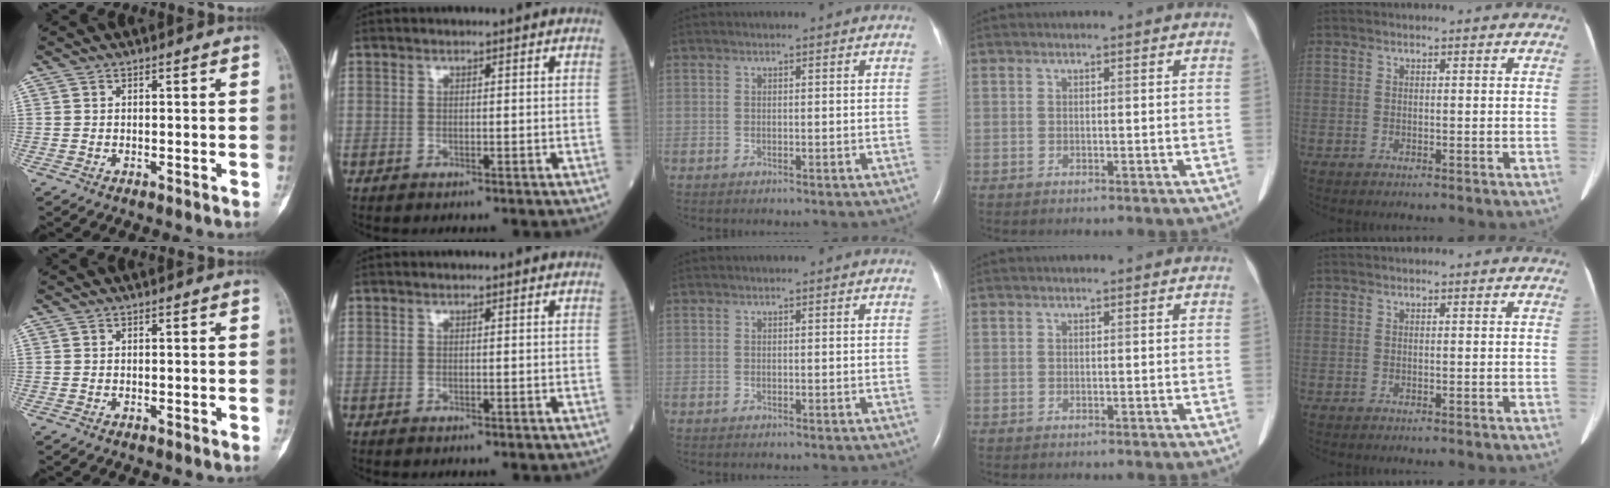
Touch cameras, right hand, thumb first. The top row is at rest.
{}